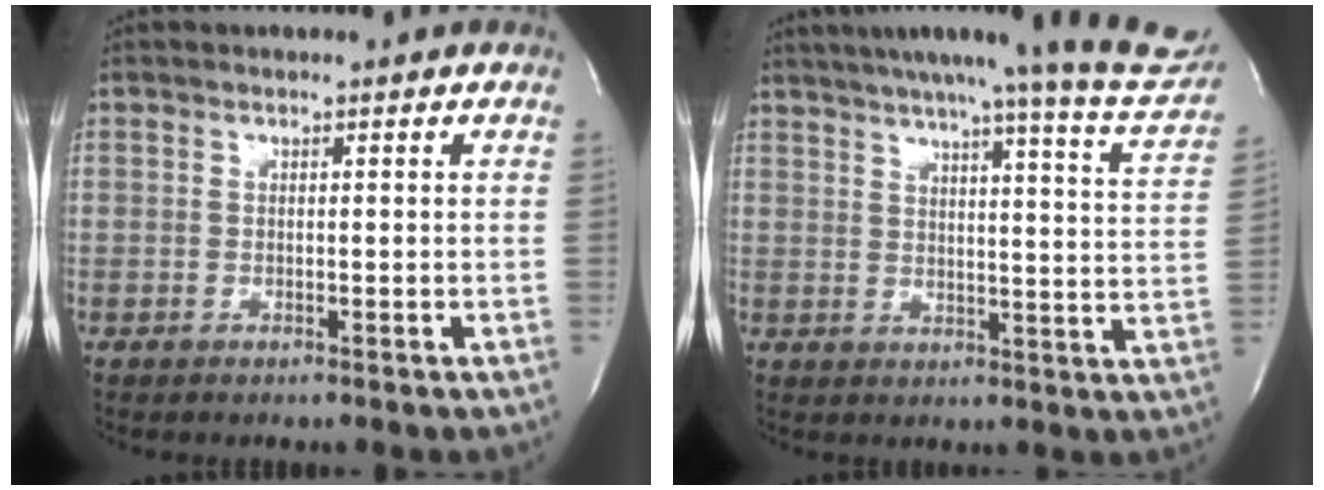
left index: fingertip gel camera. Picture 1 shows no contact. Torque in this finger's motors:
{"motor_torque": [0.93, -1.00, 0.62, 0.08]}